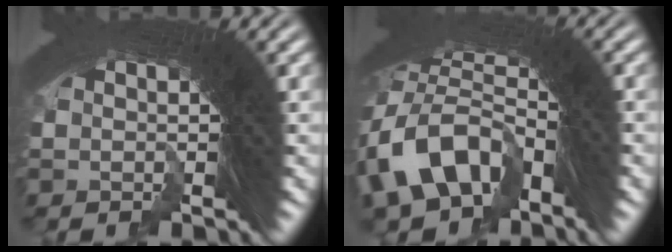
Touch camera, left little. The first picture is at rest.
{"total": 8.5, "force": [-3.5, 6.7, 4.0], "torque": [-0.103, -0.029, -0.064]}